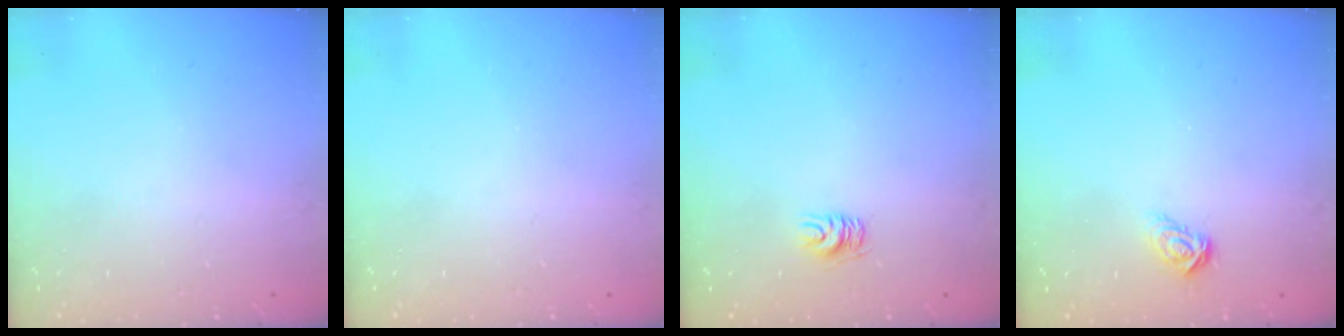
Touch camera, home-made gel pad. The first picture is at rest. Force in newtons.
{"total": 0.0}
{"total": 4.5, "press": 4.4, "slide": 0.5}
{"total": 3.9, "press": 3.9, "slide": 0.4}